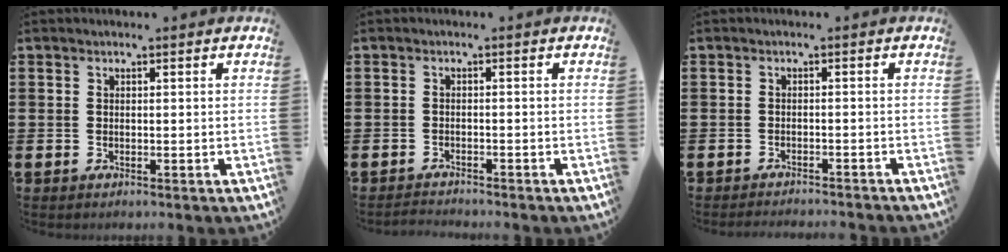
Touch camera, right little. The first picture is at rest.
{"total": 1.1, "force": [-1.1, -0.1, -0.1], "torque": [-0.002, 0.002, -0.024]}
{"total": 1.3, "force": [-1.3, -0.2, 0.0], "torque": [-0.001, 0.002, -0.026]}